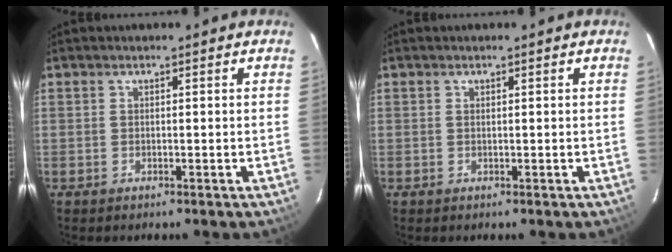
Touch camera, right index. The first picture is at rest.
{"total": 0.0}